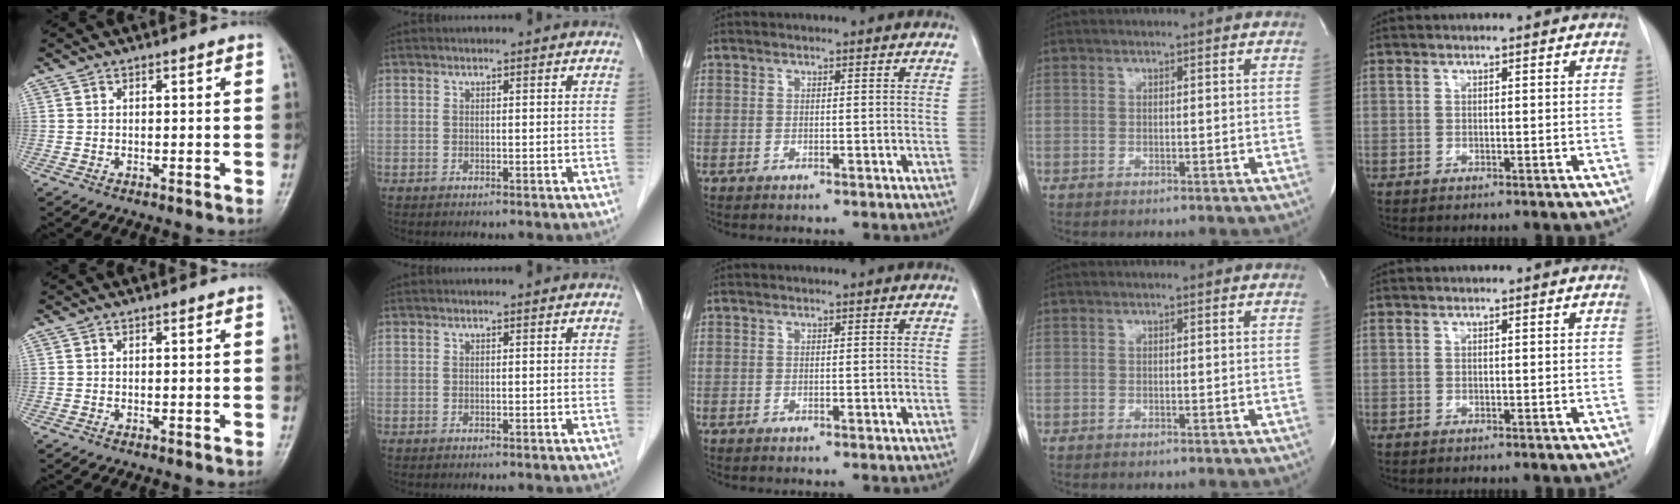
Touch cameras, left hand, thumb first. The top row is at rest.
{}